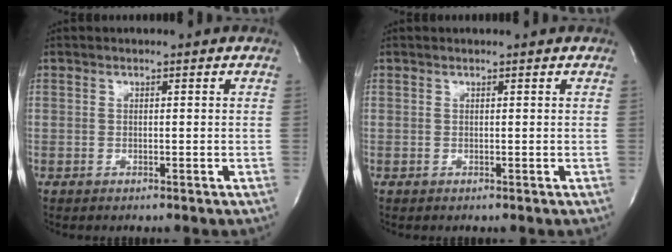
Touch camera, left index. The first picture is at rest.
{"total": 0.0}